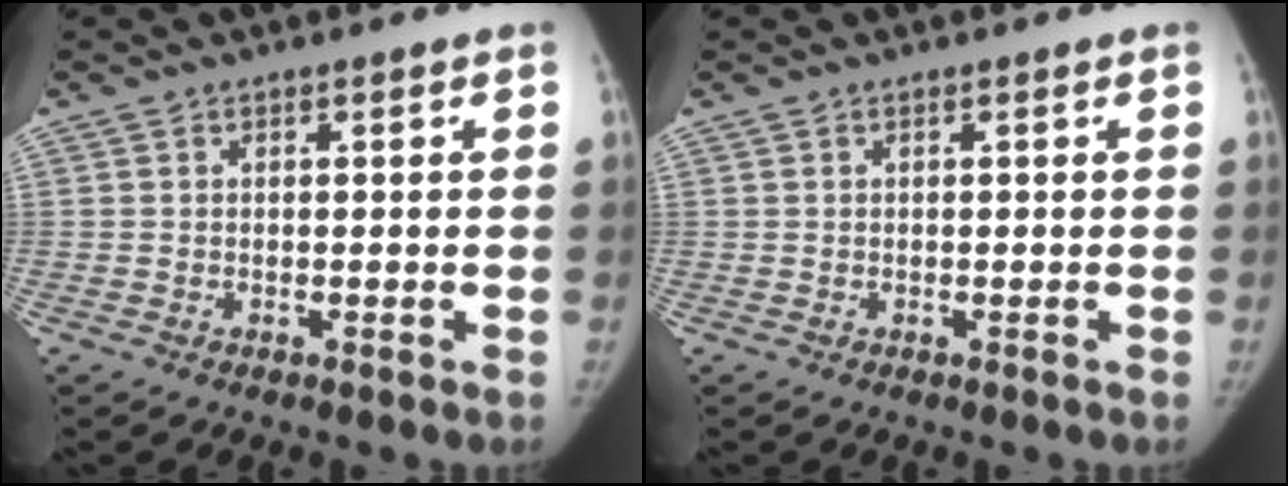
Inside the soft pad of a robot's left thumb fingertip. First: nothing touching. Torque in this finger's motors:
{"motor_torque": [-0.05, 0.03, 0.16, -0.12, -0.01]}